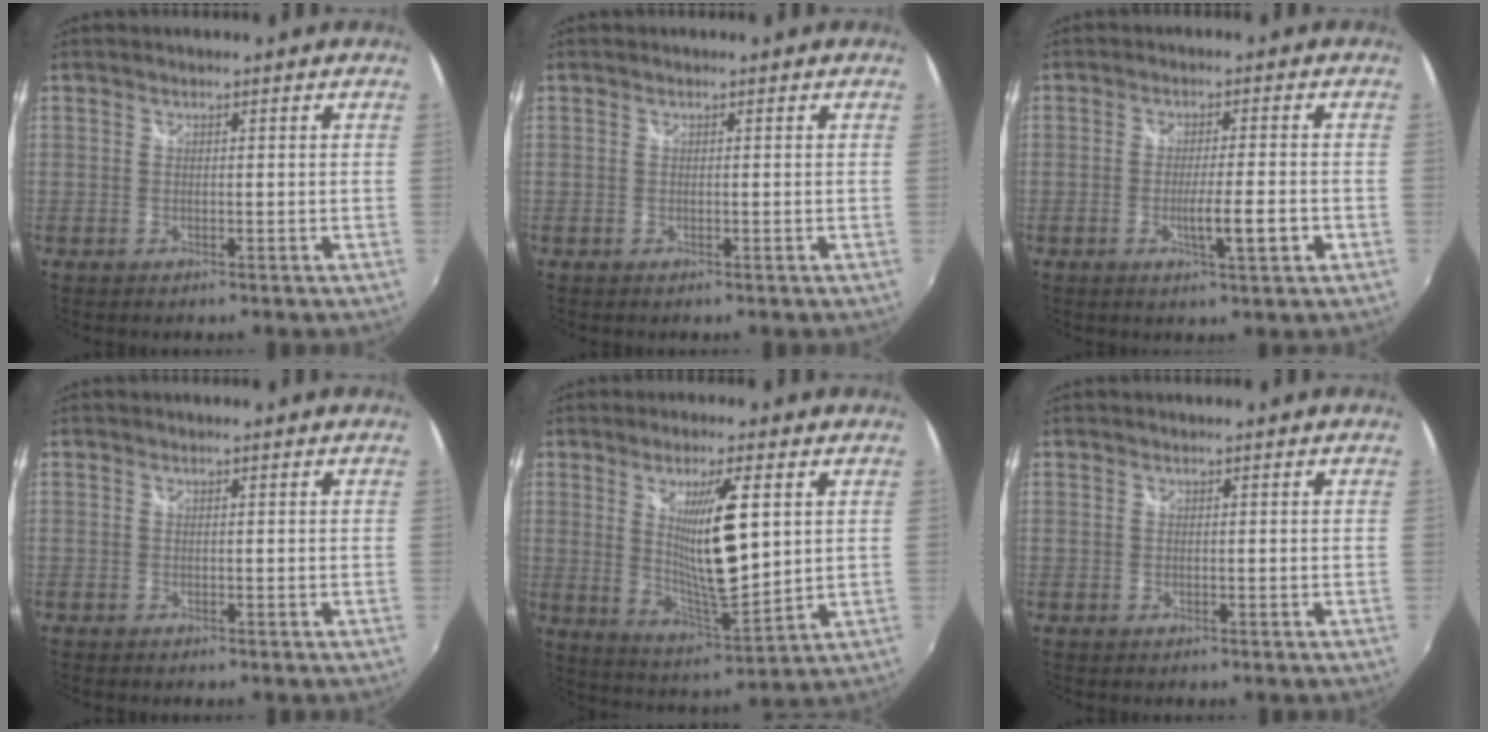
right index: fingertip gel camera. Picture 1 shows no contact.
{"total": 0.0}
{"total": 5.7, "force": [-2.0, 0.0, 5.4], "torque": [-0.088, -0.014, -0.032]}
{"total": 0.0}
{"total": 12.5, "force": [3.0, 2.3, 11.9], "torque": [-0.197, -0.017, 0.062]}
{"total": 0.0}